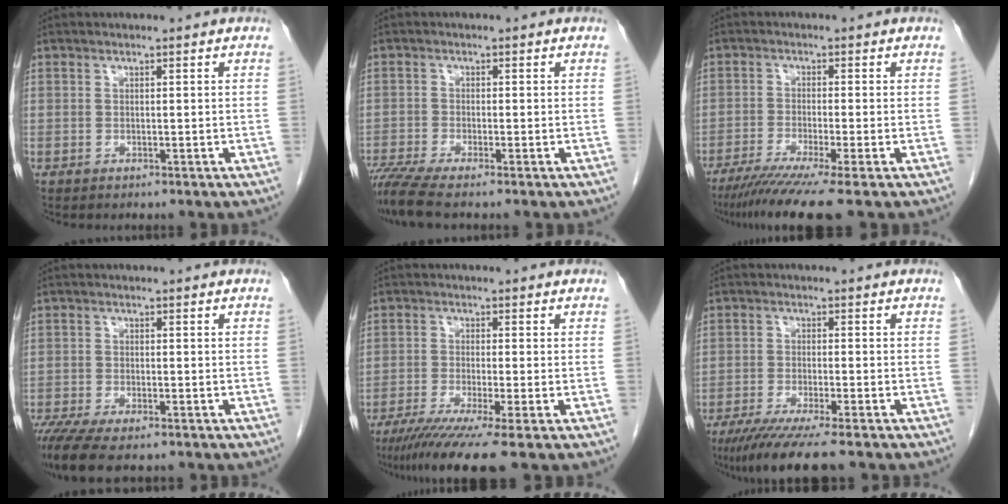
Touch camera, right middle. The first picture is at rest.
{"total": 5.0, "force": [-4.2, -0.6, 2.6], "torque": [-0.051, -0.015, -0.079]}
{"total": 9.0, "force": [-6.8, -1.5, 5.6], "torque": [-0.078, -0.029, -0.109]}
{"total": 9.6, "force": [-7.6, 2.4, 5.3], "torque": [-0.086, -0.014, -0.118]}
{"total": 9.1, "force": [-6.8, -1.2, 6.0], "torque": [-0.086, -0.028, -0.108]}
{"total": 10.7, "force": [-8.5, 0.2, 6.5], "torque": [-0.093, -0.026, -0.135]}